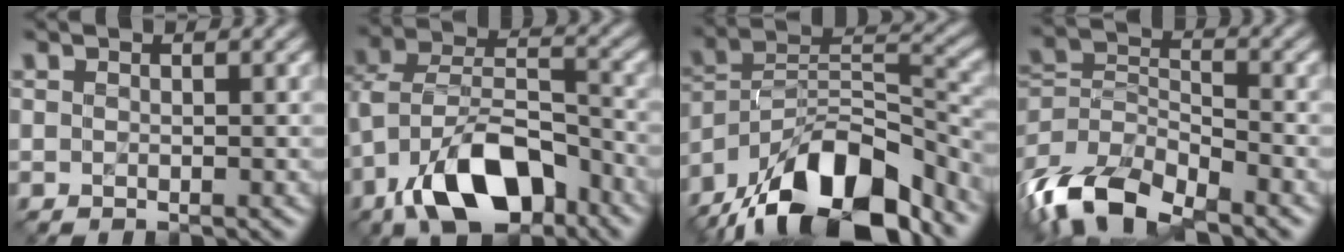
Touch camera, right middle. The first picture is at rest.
{"total": 10.3, "force": [-5.8, 5.1, 6.9], "torque": [-0.119, 0.008, -0.110]}
{"total": 14.5, "force": [-10.5, 5.7, 8.2], "torque": [-0.149, 0.020, -0.194]}
{"total": 9.5, "force": [-6.3, 4.2, 5.7], "torque": [-0.118, -0.008, -0.129]}